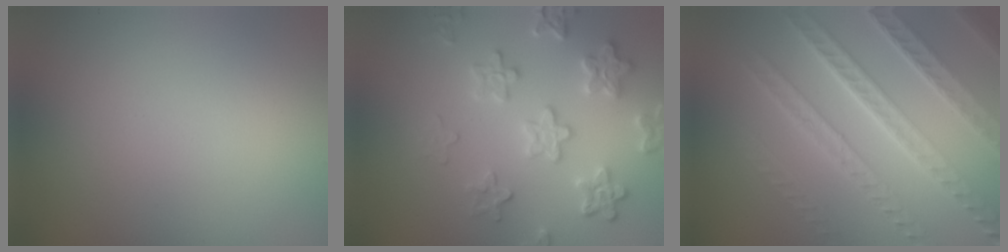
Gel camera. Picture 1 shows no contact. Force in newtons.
{"total": 4.8, "press": 4.1, "slide": 2.5}
{"total": 8.0, "press": 5.6, "slide": 5.8}